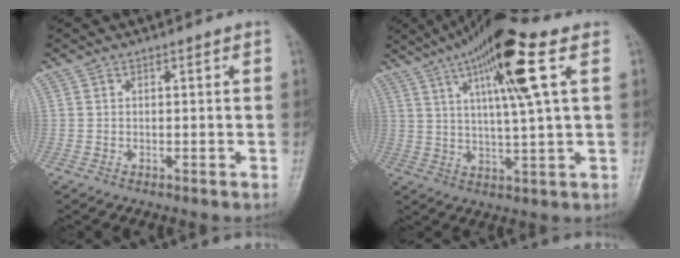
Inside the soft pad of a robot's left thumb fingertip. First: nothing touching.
{"total": 15.5, "force": [6.3, 2.1, 14.0], "torque": [-0.249, -0.003, 0.103]}